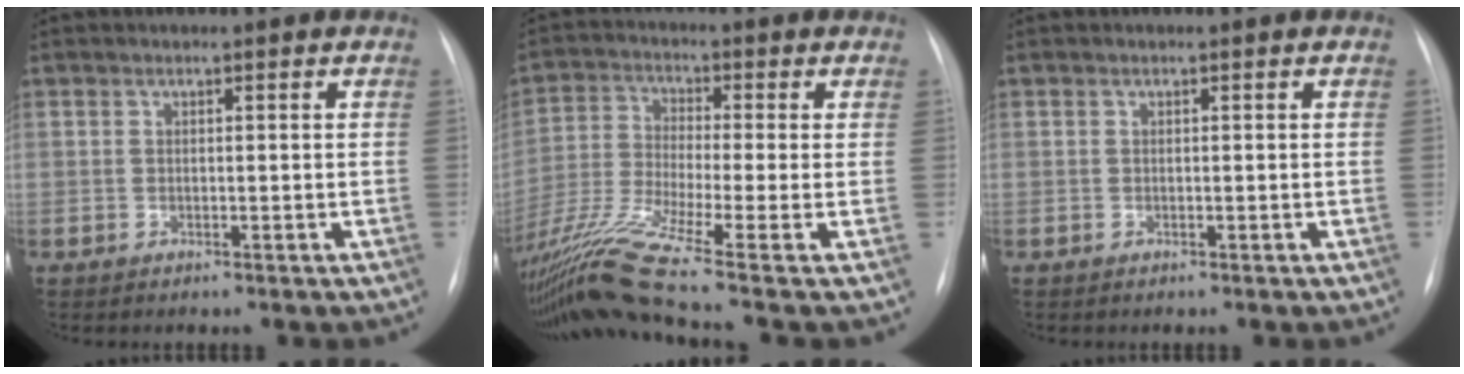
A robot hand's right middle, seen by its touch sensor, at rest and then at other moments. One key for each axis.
{"total": 13.4, "fx": -9.2, "fy": -2.1, "fz": 9.5, "tx": -0.198, "ty": -0.028, "tz": -0.175}
{"total": 0.0}